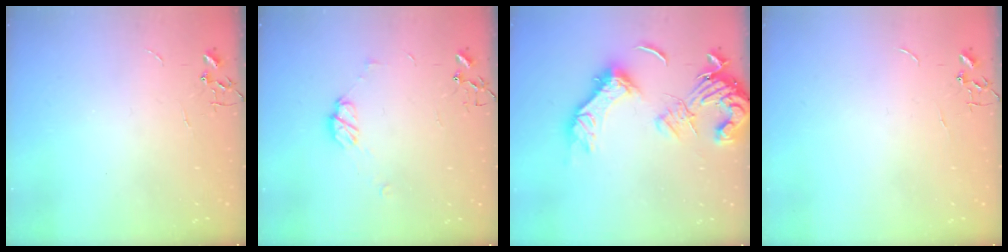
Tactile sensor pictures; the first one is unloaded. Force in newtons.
{"total": 7.1, "press": 7.1, "slide": 0.6}
{"total": 17.9, "press": 17.8, "slide": 2.3}
{"total": 0.0}